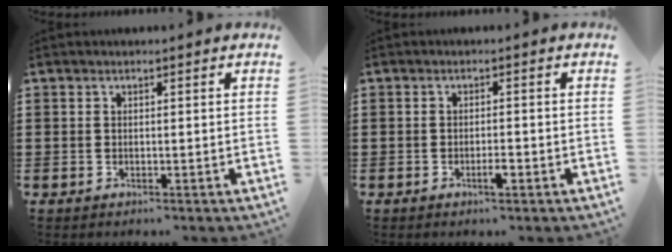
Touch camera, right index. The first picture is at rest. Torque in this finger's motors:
{"motor_torque": [0.76, 0.75, 0.11, 0.02]}